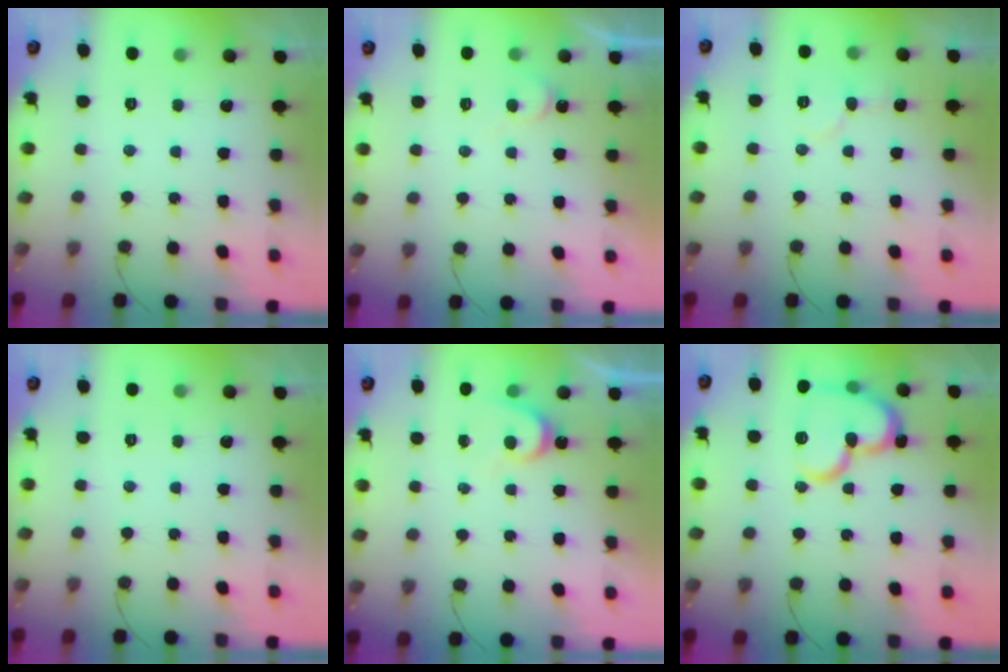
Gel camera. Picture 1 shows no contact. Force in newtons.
{"total": 4.0, "press": 4.0, "slide": 0.4}
{"total": 6.5, "press": 6.5, "slide": 0.4}
{"total": 0.0}
{"total": 4.8, "press": 4.8, "slide": 0.7}
{"total": 18.0, "press": 18.0, "slide": 1.6}